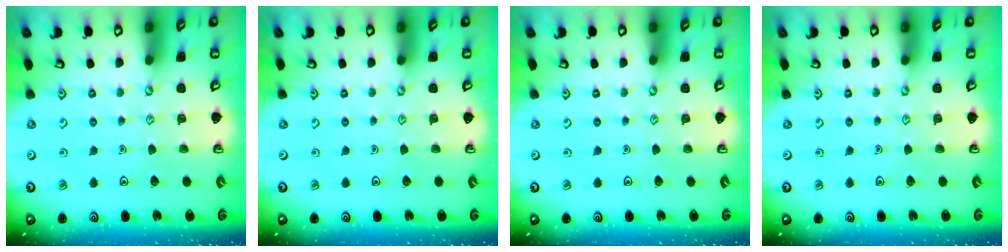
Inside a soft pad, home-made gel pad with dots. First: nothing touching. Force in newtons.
{"total": 0.0}
{"total": 0.0}
{"total": 0.0}